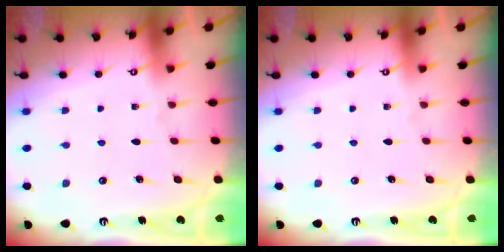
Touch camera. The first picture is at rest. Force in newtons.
{"total": 0.0}